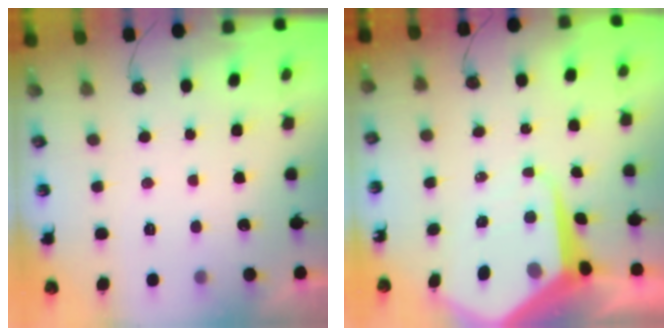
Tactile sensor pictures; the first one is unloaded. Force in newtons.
{"total": 12.7, "press": 12.6, "slide": 1.0}